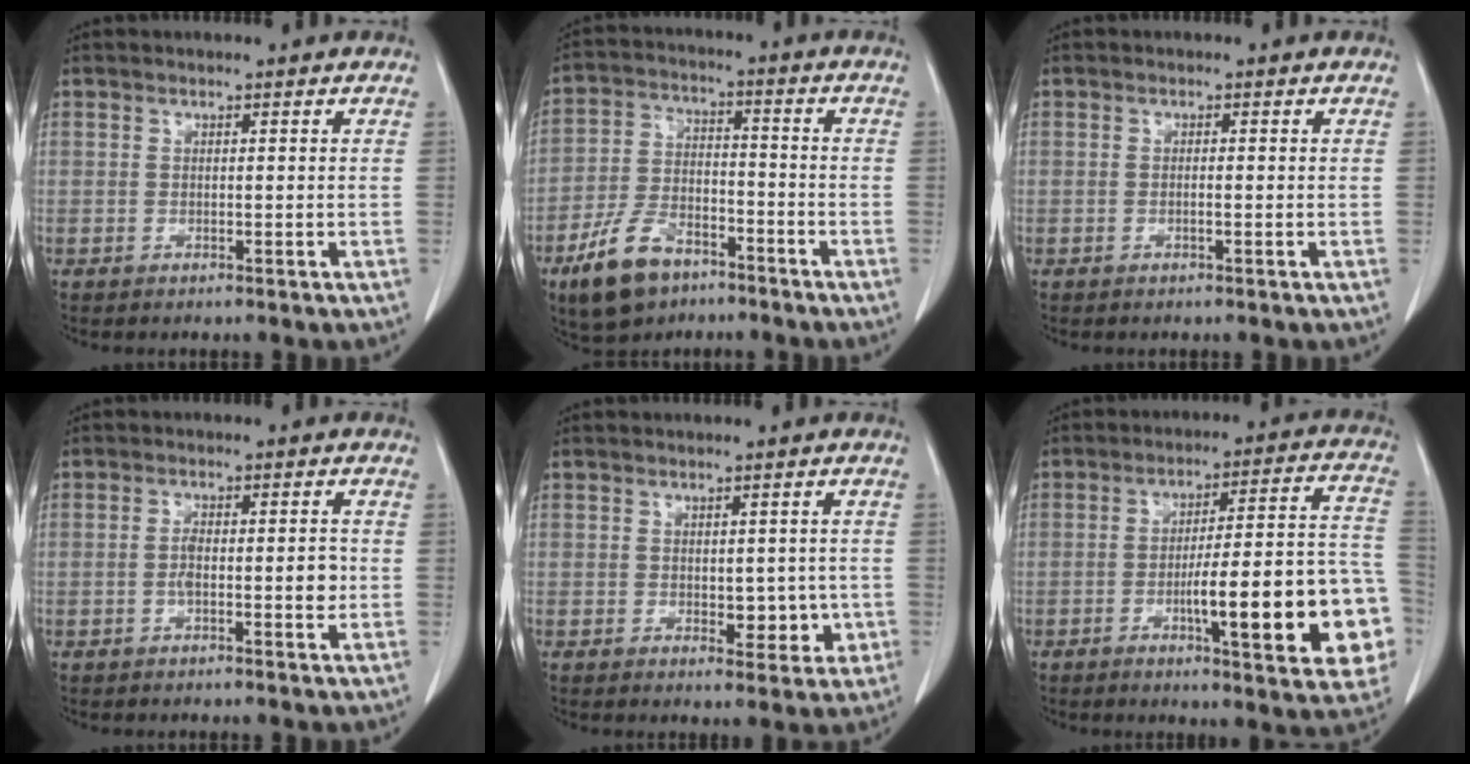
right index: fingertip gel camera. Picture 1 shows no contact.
{"total": 10.9, "force": [-7.1, 5.6, 6.1], "torque": [-0.132, 0.001, -0.126]}
{"total": 0.6, "force": [-0.2, 0.0, 0.6], "torque": [-0.011, 0.001, -0.003]}
{"total": 4.6, "force": [-0.8, 1.3, 4.3], "torque": [-0.076, 0.005, -0.013]}
{"total": 4.9, "force": [-0.7, 2.9, 3.9], "torque": [-0.035, 0.003, 0.000]}
{"total": 20.0, "force": [-5.7, 3.1, 18.9], "torque": [-0.174, 0.029, -0.067]}